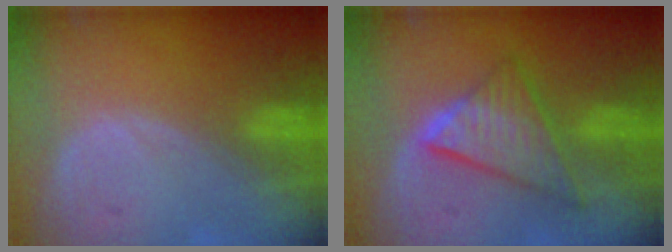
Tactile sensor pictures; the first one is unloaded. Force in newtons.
{"total": 8.6, "press": 8.6, "slide": 0.5}